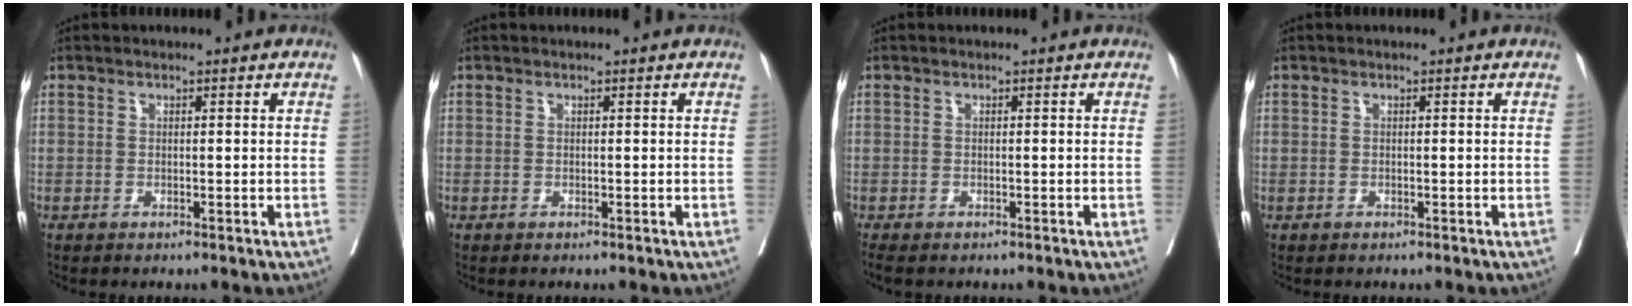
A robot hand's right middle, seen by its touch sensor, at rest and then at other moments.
{"total": 0.0}
{"total": 2.1, "force": [-1.6, 0.8, 1.0], "torque": [-0.017, -0.009, -0.024]}
{"total": 0.0}